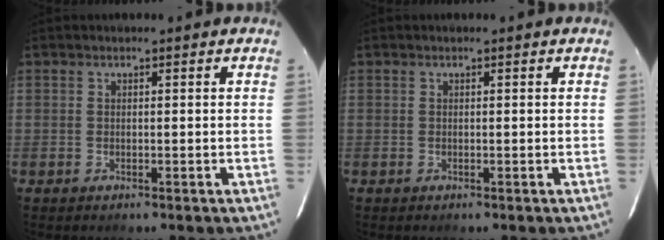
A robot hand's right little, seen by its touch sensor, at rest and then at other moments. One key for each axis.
{"total": 0.0}